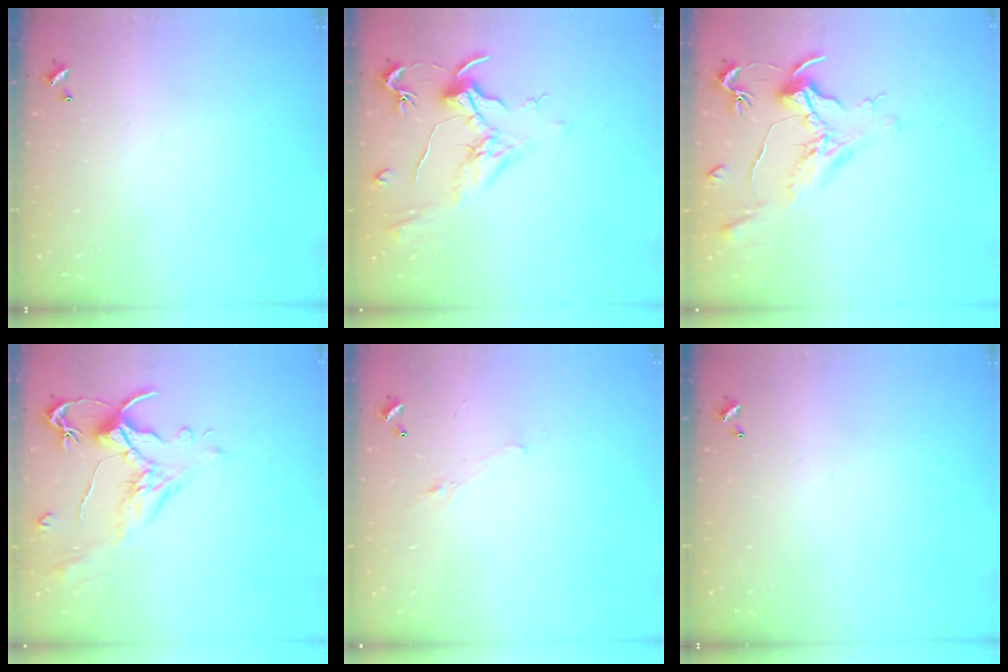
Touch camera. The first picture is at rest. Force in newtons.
{"total": 2.0, "press": 1.8, "slide": 0.8}
{"total": 1.5, "press": 1.2, "slide": 0.9}
{"total": 1.5, "press": 1.0, "slide": 1.1}
{"total": 0.7, "press": 0.2, "slide": 0.6}
{"total": 0.0}